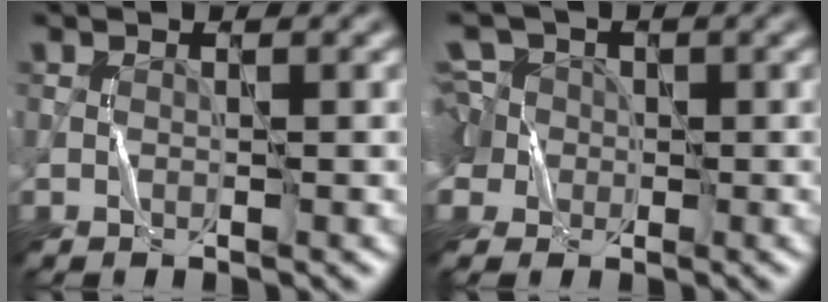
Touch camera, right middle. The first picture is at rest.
{"total": 7.7, "force": [0.2, 6.9, 3.2], "torque": [-0.072, 0.038, -0.044]}